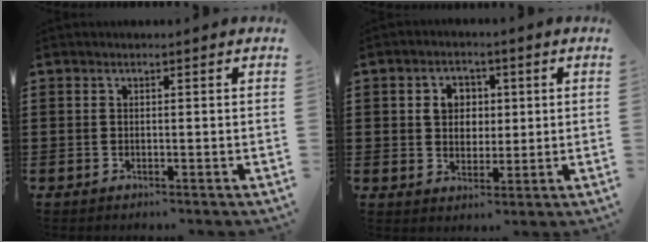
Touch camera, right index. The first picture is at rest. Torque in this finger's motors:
{"motor_torque": [0.12, 0.10, 0.28, 0.06]}